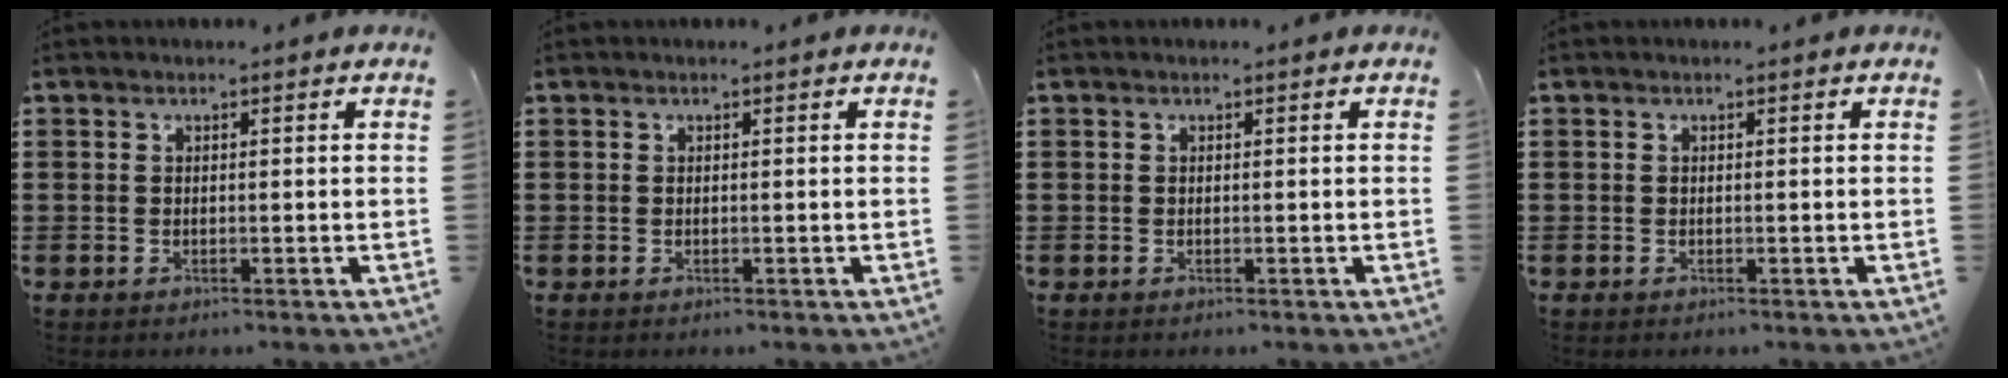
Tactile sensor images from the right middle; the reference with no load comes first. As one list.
[{"total": 0.0}, {"total": 0.0}, {"total": 0.0}]